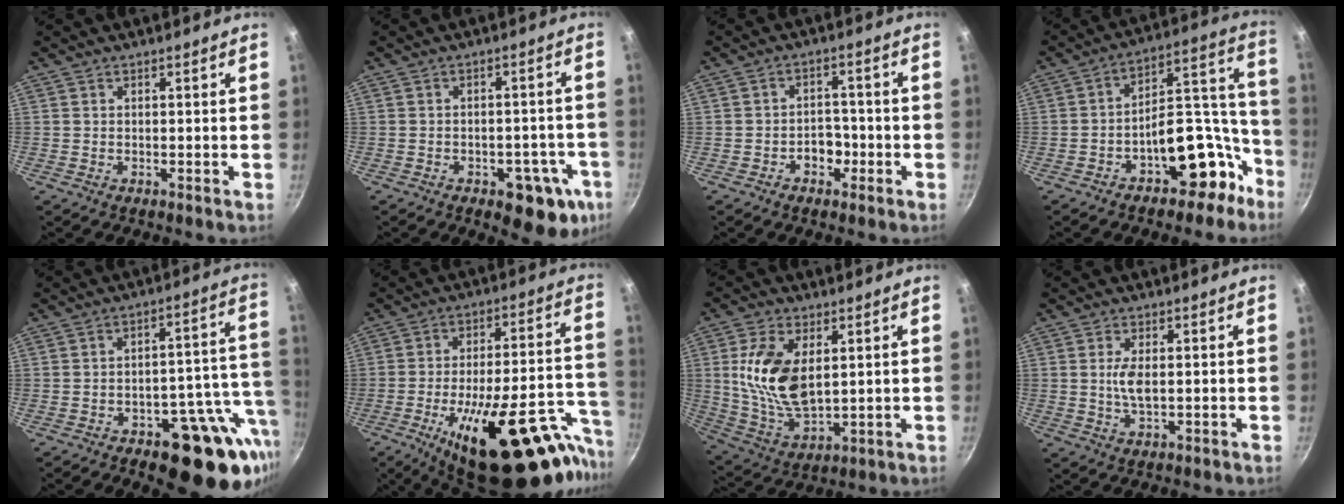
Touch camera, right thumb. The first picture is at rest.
{"total": 12.0, "force": [-5.2, 6.3, 8.7], "torque": [-0.057, 0.022, -0.060]}
{"total": 4.4, "force": [-1.9, 3.3, 2.2], "torque": [0.000, 0.021, -0.030]}
{"total": 15.4, "force": [-8.2, 8.5, 9.9], "torque": [-0.058, 0.117, -0.116]}
{"total": 18.7, "force": [-7.3, 9.3, 14.5], "torque": [-0.123, 0.036, -0.091]}
{"total": 31.3, "force": [-17.9, 10.9, 23.3], "torque": [-0.269, 0.076, -0.257]}
{"total": 14.3, "force": [2.9, 8.0, 11.5], "torque": [-0.215, -0.021, 0.065]}
{"total": 3.9, "force": [0.3, 1.6, 3.5], "torque": [-0.075, -0.001, 0.005]}